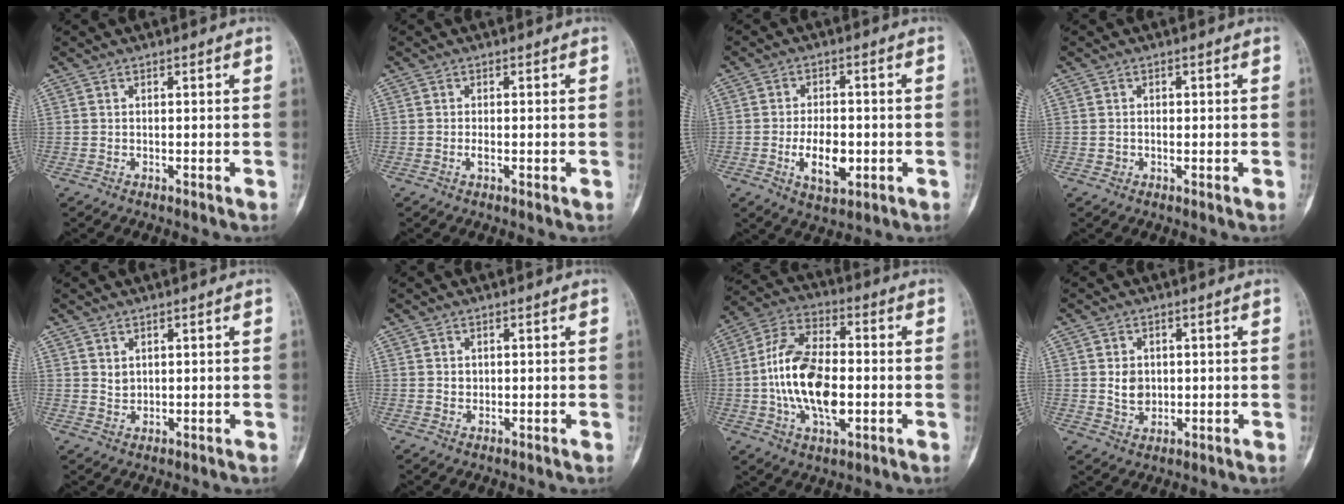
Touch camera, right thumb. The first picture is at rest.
{"total": 1.4, "force": [-0.2, 0.5, 1.2], "torque": [-0.019, 0.001, -0.005]}
{"total": 8.1, "force": [-1.9, 4.4, 6.6], "torque": [-0.102, 0.002, -0.027]}
{"total": 0.9, "force": [0.0, 0.9, 0.1], "torque": [0.003, 0.003, -0.001]}
{"total": 1.8, "force": [0.8, 1.3, 0.9], "torque": [-0.012, -0.009, 0.021]}
{"total": 1.1, "force": [0.3, 1.0, 0.5], "torque": [-0.004, 0.000, 0.007]}
{"total": 16.8, "force": [-1.7, 8.8, 14.2], "torque": [-0.267, 0.019, -0.035]}
{"total": 4.6, "force": [0.4, 3.7, 2.7], "torque": [-0.029, -0.004, 0.014]}